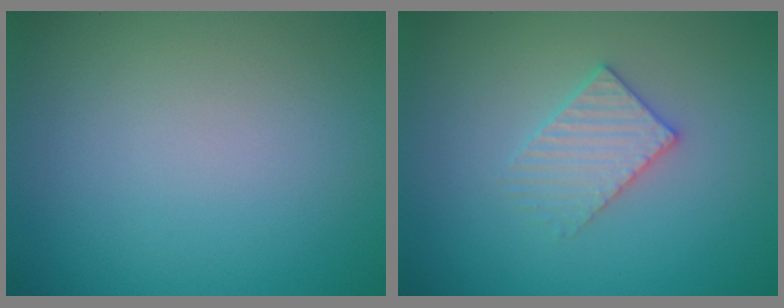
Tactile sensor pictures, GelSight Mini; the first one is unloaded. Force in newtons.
{"total": 2.7, "press": 2.7, "slide": 0.5}